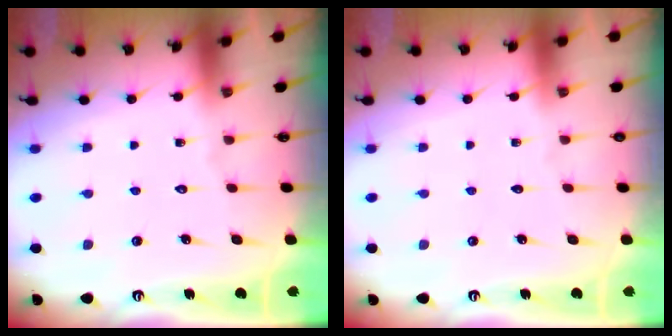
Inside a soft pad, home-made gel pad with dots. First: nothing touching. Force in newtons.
{"total": 0.0}